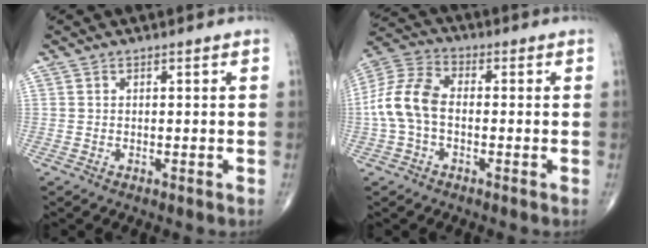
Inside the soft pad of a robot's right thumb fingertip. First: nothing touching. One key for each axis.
{"total": 10.2, "fx": -1.2, "fy": 6.3, "fz": 8.0, "tx": -0.169, "ty": 0.030, "tz": -0.033}